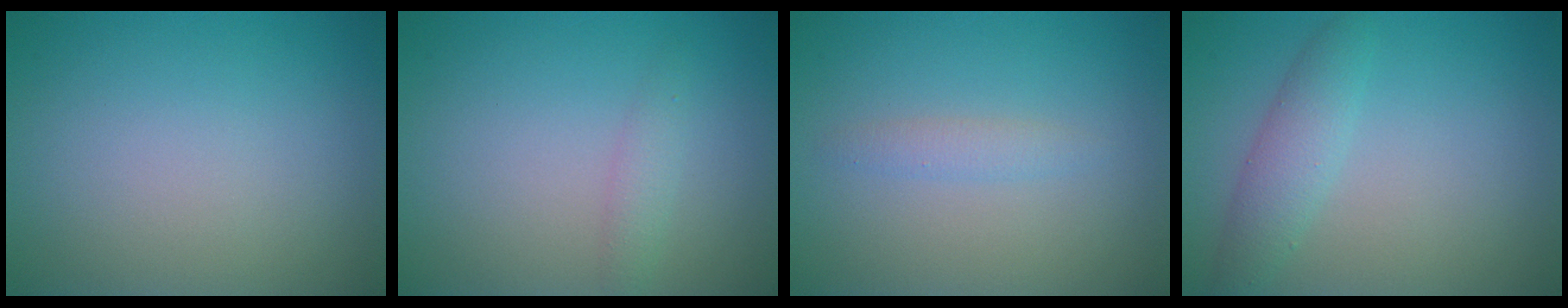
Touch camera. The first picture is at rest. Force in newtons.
{"total": 1.3, "press": 1.3, "slide": 0.0}
{"total": 1.2, "press": 1.2, "slide": 0.0}
{"total": 2.6, "press": 2.6, "slide": 0.1}